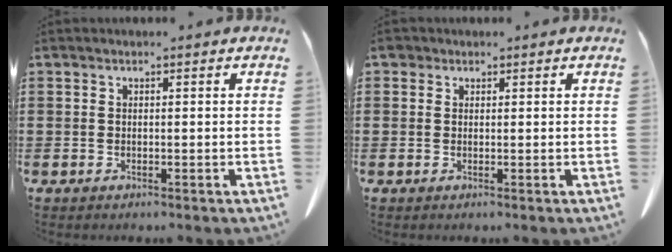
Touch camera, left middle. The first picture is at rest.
{"total": 1.2, "force": [0.7, 0.9, 0.3], "torque": [-0.011, 0.007, 0.013]}